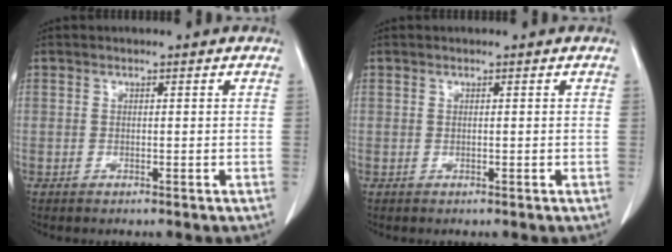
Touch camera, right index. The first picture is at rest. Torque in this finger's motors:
{"motor_torque": [0.00, 0.00, 0.00, 0.00]}